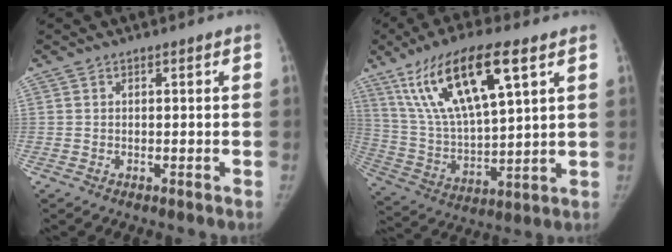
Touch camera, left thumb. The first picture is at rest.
{"total": 19.8, "force": [9.9, 5.9, 16.1], "torque": [-0.292, -0.023, 0.189]}